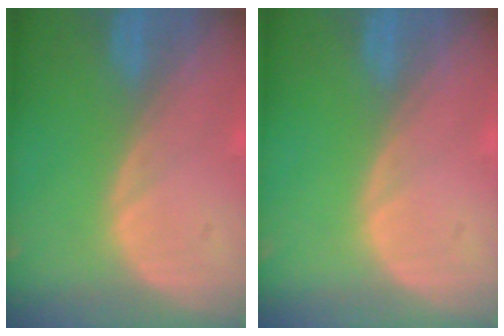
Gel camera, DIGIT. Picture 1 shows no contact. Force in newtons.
{"total": 0.0}